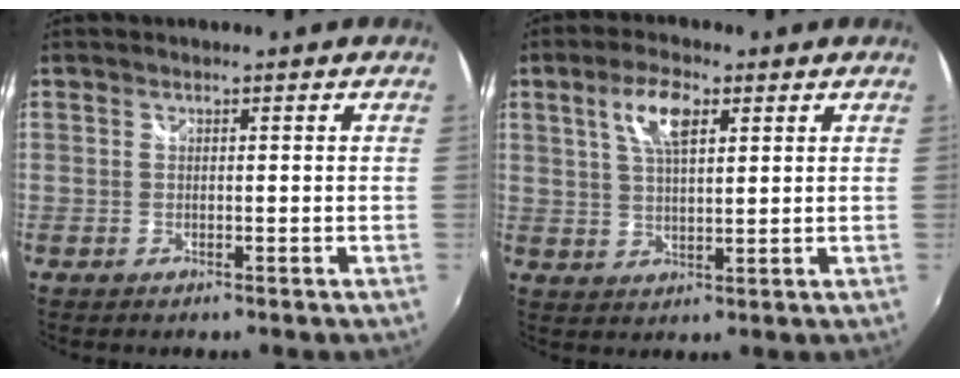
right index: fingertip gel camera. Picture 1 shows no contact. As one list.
[{"total": 7.1, "force": [3.0, 2.8, 5.7], "torque": [-0.107, 0.011, 0.056]}]